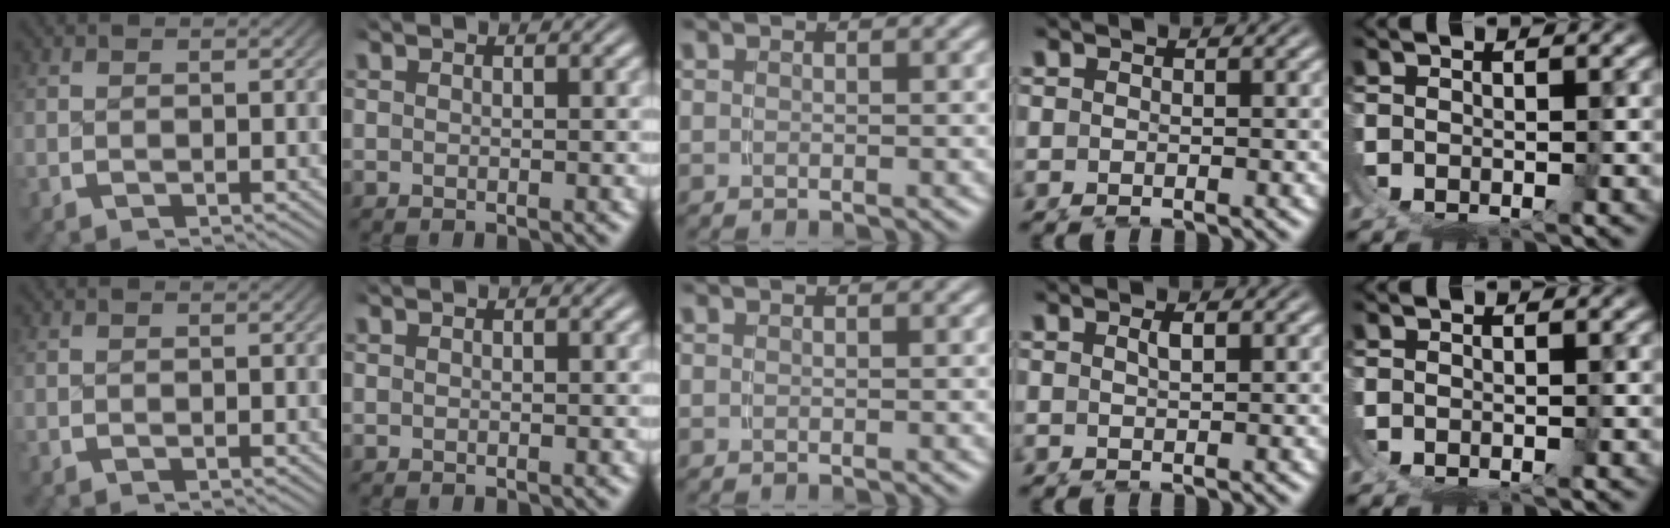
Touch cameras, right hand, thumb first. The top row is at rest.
{"ring": {"total": 1.1, "force": [0.1, -0.8, 0.8], "torque": [-0.007, -0.004, 0.009]}}